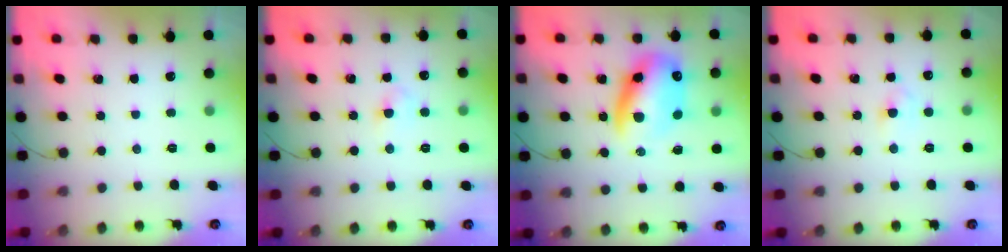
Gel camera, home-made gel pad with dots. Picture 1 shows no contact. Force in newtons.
{"total": 3.7, "press": 3.5, "slide": 1.2}
{"total": 14.9, "press": 14.4, "slide": 3.8}
{"total": 2.4, "press": 2.1, "slide": 1.0}